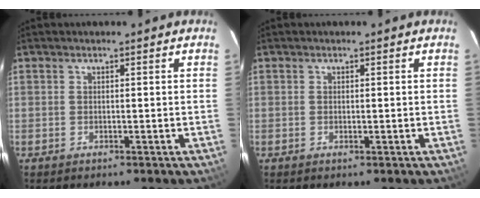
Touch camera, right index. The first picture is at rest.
{"total": 0.5, "force": [0.0, 0.2, 0.4], "torque": [-0.009, 0.001, 0.001]}